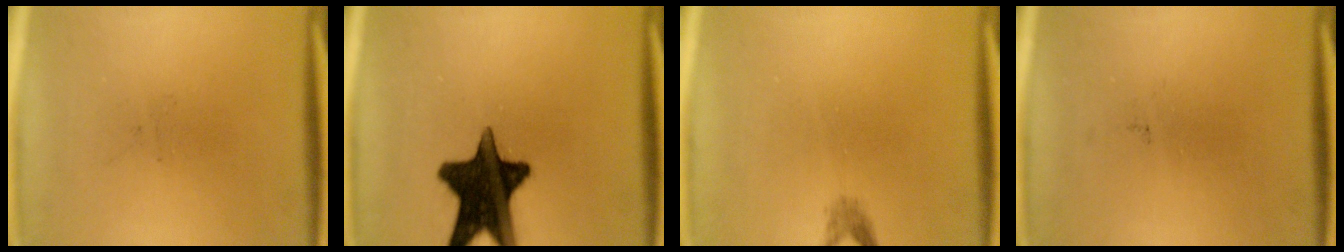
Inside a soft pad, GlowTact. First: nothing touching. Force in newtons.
{"total": 16.1}
{"total": 1.2}
{"total": 0.0}